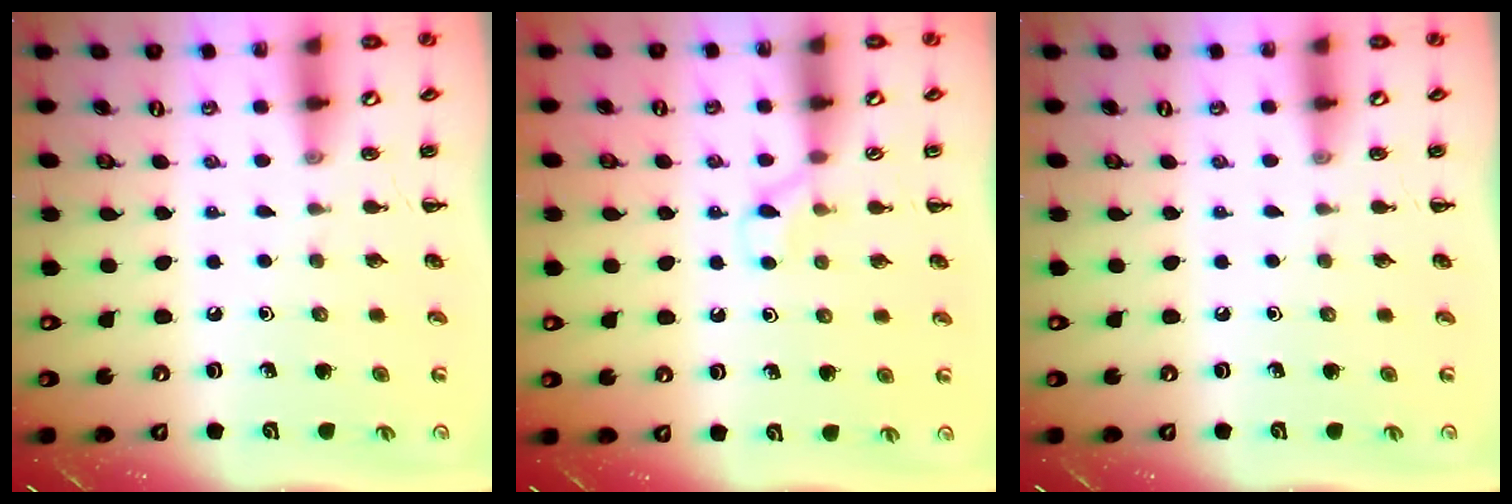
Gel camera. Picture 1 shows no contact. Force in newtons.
{"total": 4.4, "press": 4.2, "slide": 1.6}
{"total": 0.0}